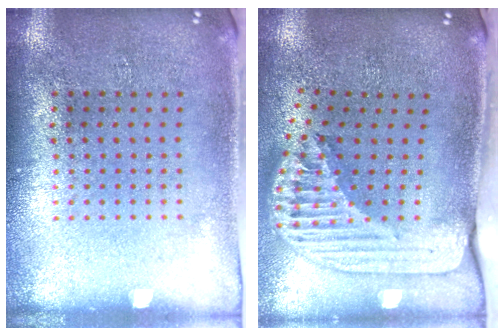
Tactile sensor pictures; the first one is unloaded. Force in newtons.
{"total": 2.6, "press": 1.9, "slide": 1.8}